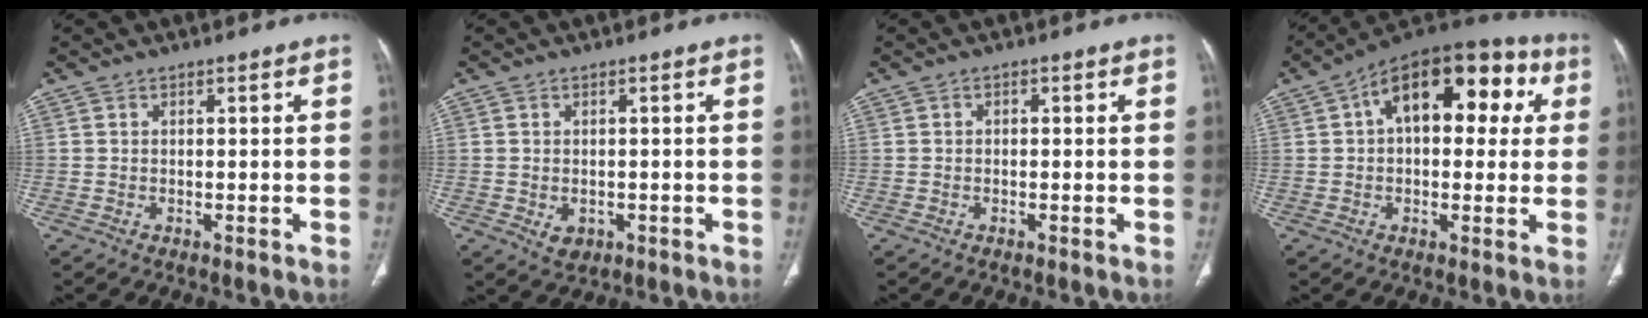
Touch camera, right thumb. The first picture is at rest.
{"total": 3.0, "force": [-0.9, 2.2, 1.8], "torque": [-0.022, 0.003, -0.004]}
{"total": 0.8, "force": [0.0, 0.6, 0.5], "torque": [-0.004, 0.002, -0.004]}
{"total": 19.7, "force": [5.3, 10.8, 15.6], "torque": [-0.177, 0.041, 0.067]}